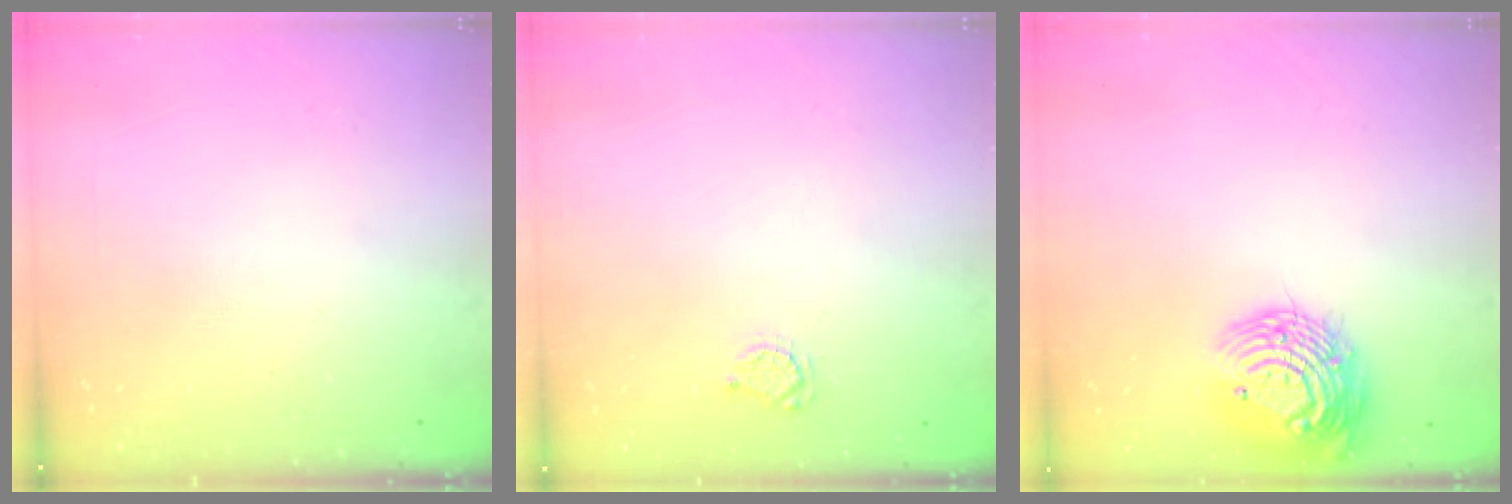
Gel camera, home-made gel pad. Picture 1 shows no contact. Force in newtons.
{"total": 3.9, "press": 3.8, "slide": 0.4}
{"total": 16.7, "press": 16.6, "slide": 1.2}